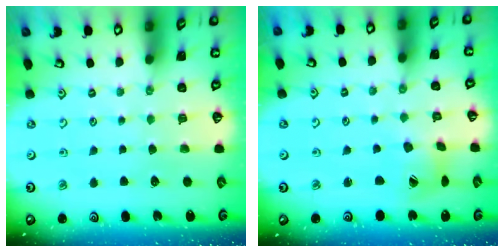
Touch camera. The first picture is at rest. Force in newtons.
{"total": 7.3, "press": 7.2, "slide": 0.8}